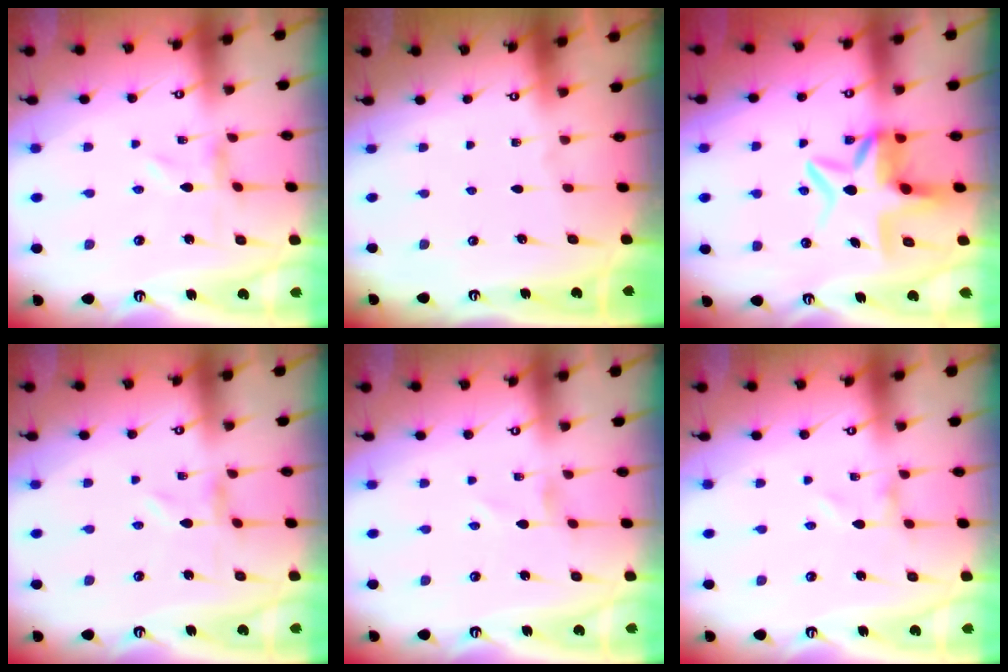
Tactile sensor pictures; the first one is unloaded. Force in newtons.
{"total": 0.0}
{"total": 8.8, "press": 8.3, "slide": 2.9}
{"total": 0.0}
{"total": 0.0}
{"total": 0.0}